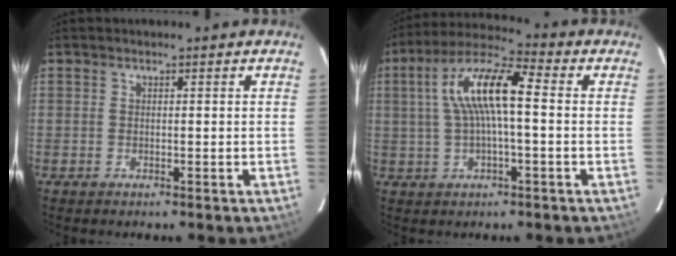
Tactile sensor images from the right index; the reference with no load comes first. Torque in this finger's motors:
{"motor_torque": [0.68, -0.17, 0.65, 0.21]}